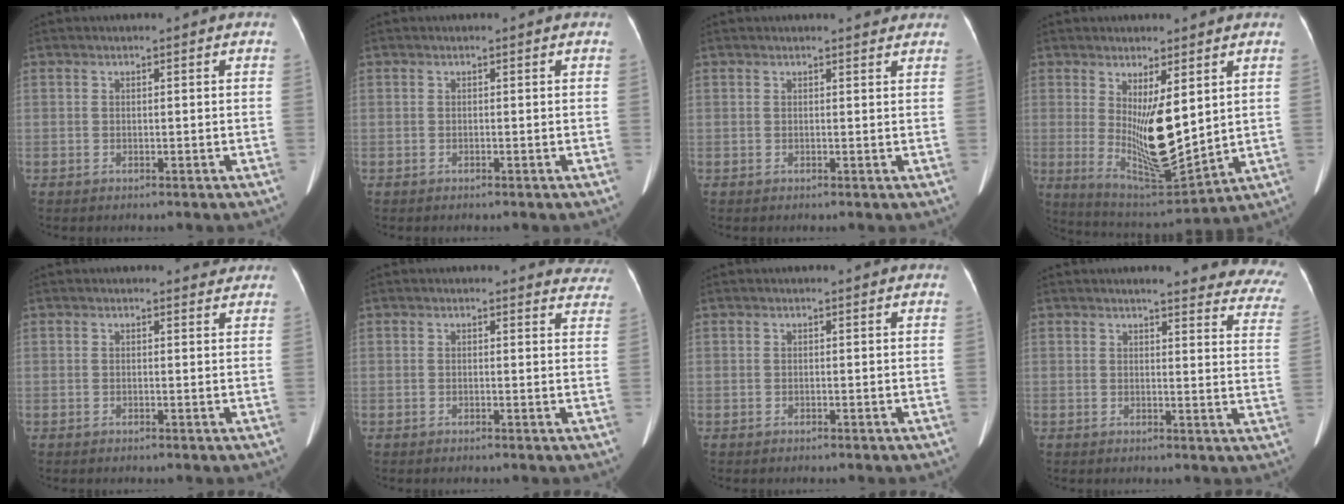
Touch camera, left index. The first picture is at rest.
{"total": 0.0}
{"total": 3.1, "force": [2.9, 0.6, 0.9], "torque": [-0.012, 0.004, 0.026]}
{"total": 10.9, "force": [2.0, 2.5, 10.4], "torque": [-0.184, -0.028, 0.051]}
{"total": 1.4, "force": [1.3, 0.5, -0.1], "torque": [-0.003, -0.005, 0.005]}
{"total": 5.5, "force": [5.1, 1.9, -0.1], "torque": [0.034, -0.021, 0.016]}
{"total": 0.0}
{"total": 20.3, "force": [18.7, 3.2, 7.1], "torque": [-0.059, -0.067, 0.188]}